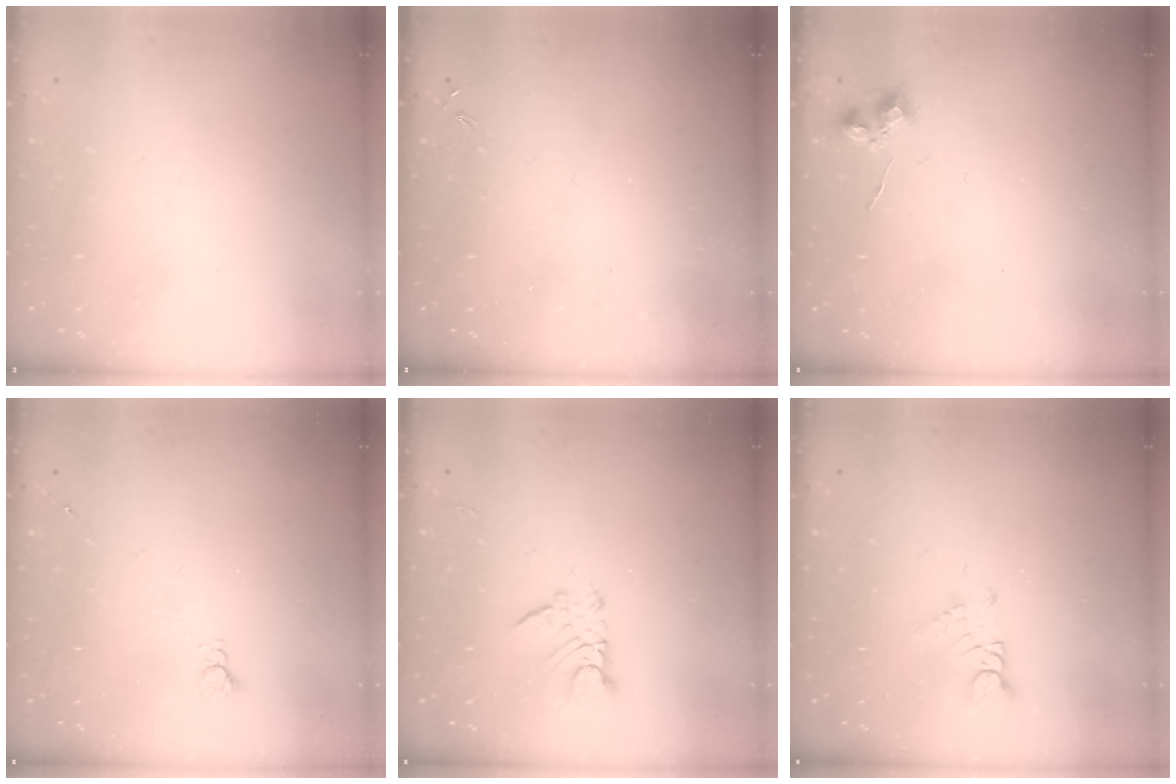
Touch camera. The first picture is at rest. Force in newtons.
{"total": 0.0}
{"total": 6.5, "press": 6.5, "slide": 0.5}
{"total": 2.6, "press": 2.6, "slide": 0.4}
{"total": 4.9, "press": 4.9, "slide": 0.4}
{"total": 1.6, "press": 1.6, "slide": 0.2}